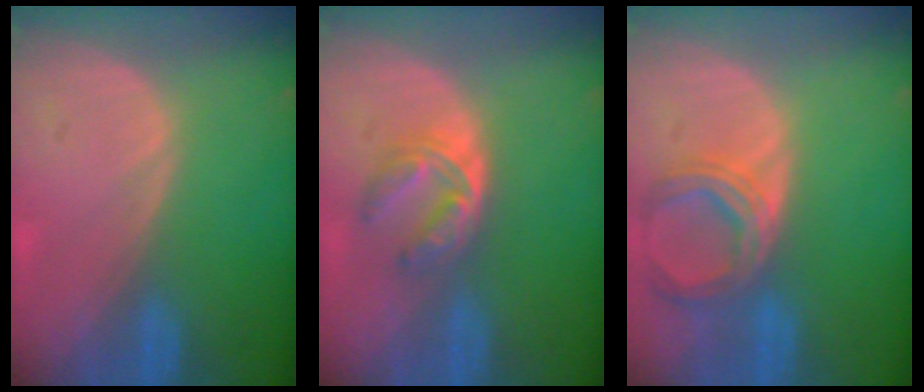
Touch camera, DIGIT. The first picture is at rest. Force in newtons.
{"total": 6.2, "press": 5.0, "slide": 3.6}
{"total": 6.9, "press": 6.3, "slide": 2.8}